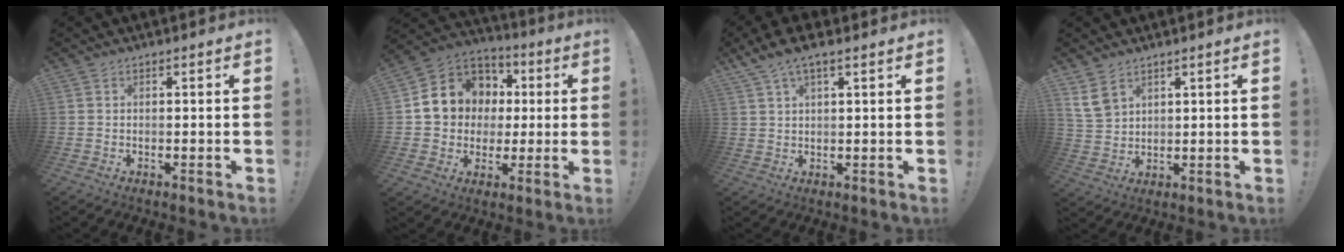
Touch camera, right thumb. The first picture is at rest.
{"total": 13.7, "force": [2.4, 12.4, 5.2], "torque": [-0.064, -0.005, 0.068]}
{"total": 5.6, "force": [3.8, 1.4, 3.9], "torque": [-0.070, -0.011, 0.070]}
{"total": 6.8, "force": [4.4, 4.2, 3.1], "torque": [-0.054, -0.014, 0.088]}